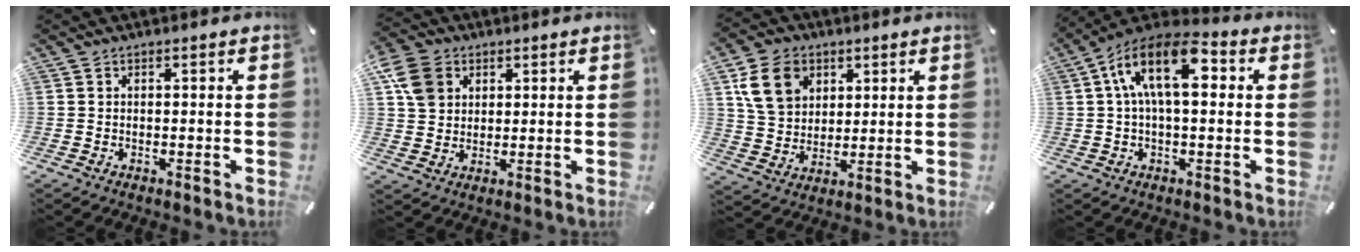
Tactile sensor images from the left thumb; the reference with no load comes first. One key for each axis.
{"total": 8.7, "fx": 3.0, "fy": 7.1, "fz": 4.1, "tx": -0.098, "ty": 0.004, "tz": 0.058}
{"total": 11.0, "fx": 4.7, "fy": 8.7, "fz": 4.9, "tx": -0.094, "ty": -0.003, "tz": 0.090}
{"total": 13.8, "fx": 3.1, "fy": 6.9, "fz": 11.5, "tx": -0.207, "ty": -0.008, "tz": 0.053}